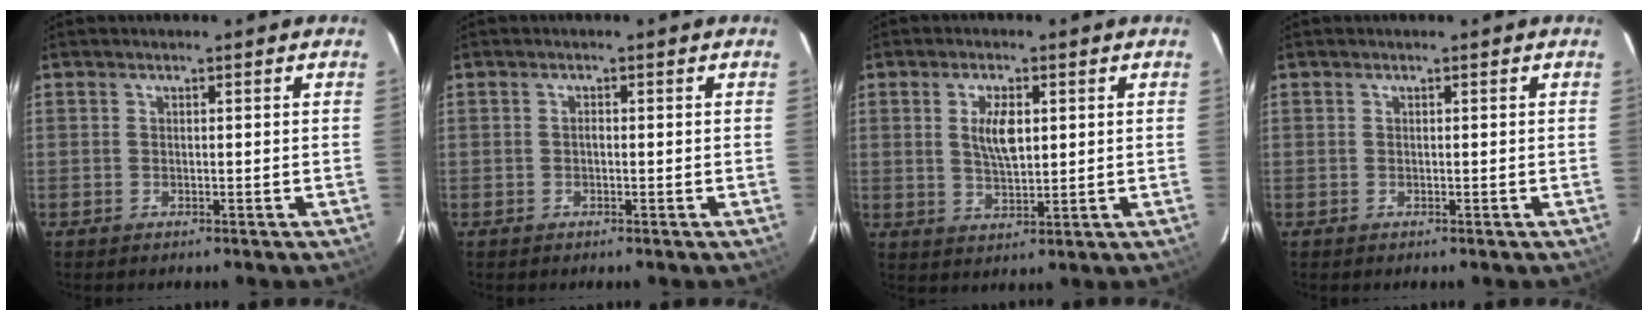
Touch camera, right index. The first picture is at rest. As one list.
[{"total": 0.6, "force": [-0.2, 0.3, 0.4], "torque": [-0.005, 0.005, -0.005]}, {"total": 5.9, "force": [1.4, 2.7, 5.1], "torque": [-0.092, 0.001, 0.030]}, {"total": 0.0}]